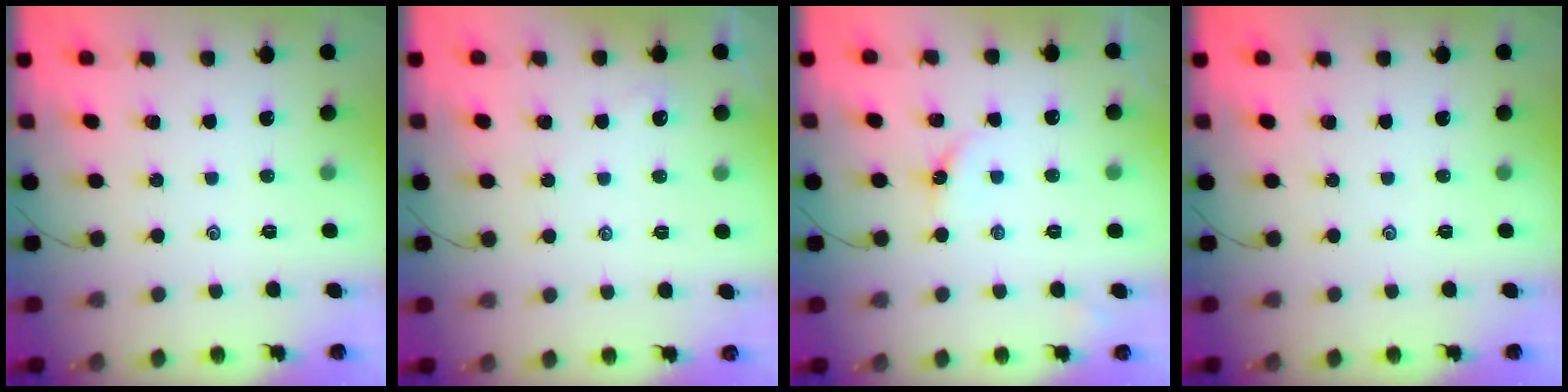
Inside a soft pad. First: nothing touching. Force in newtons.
{"total": 1.7, "press": 1.7, "slide": 0.3}
{"total": 3.2, "press": 3.1, "slide": 0.5}
{"total": 0.0}